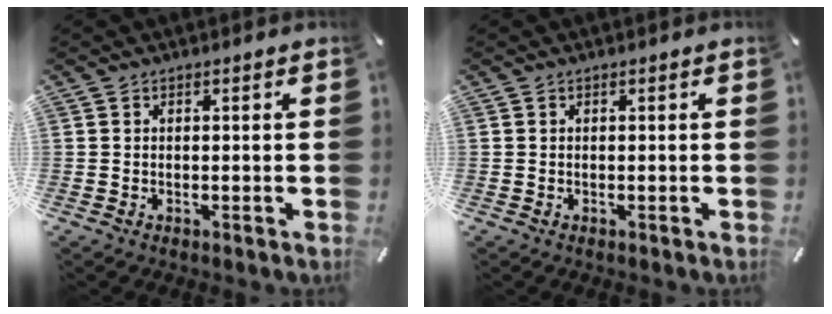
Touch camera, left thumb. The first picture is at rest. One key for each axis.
{"total": 0.0}